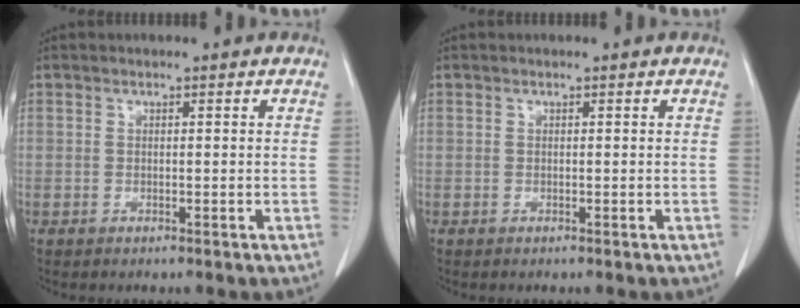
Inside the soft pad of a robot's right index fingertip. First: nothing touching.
{"total": 0.0}